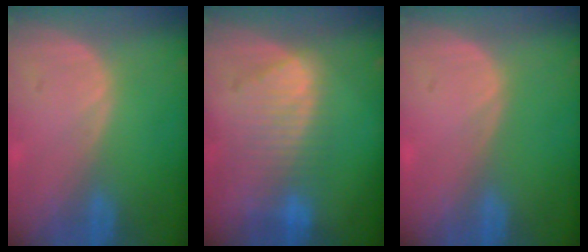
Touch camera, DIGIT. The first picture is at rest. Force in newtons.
{"total": 8.1, "press": 7.6, "slide": 3.0}
{"total": 0.0}